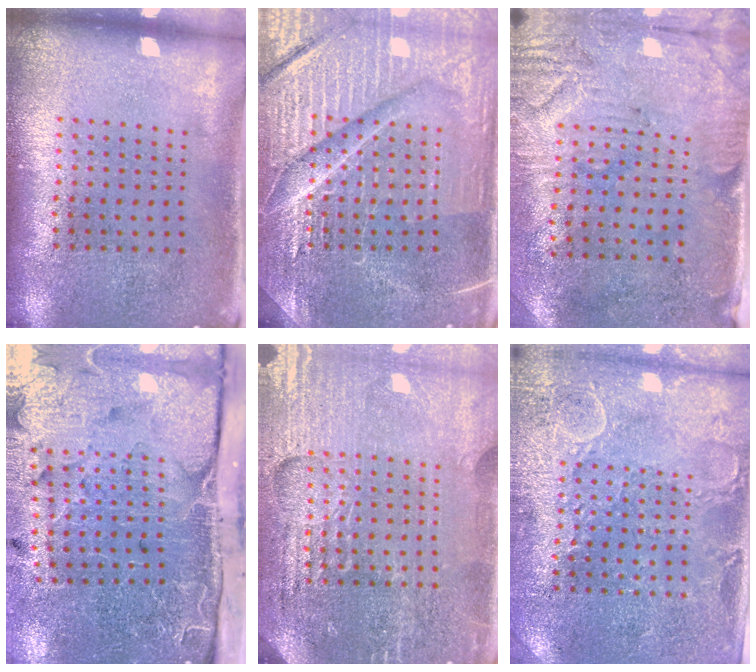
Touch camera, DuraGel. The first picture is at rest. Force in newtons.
{"total": 7.3, "press": 7.3, "slide": 0.9}
{"total": 3.0, "press": 2.5, "slide": 1.6}
{"total": 5.1, "press": 4.0, "slide": 3.1}
{"total": 4.3, "press": 4.2, "slide": 1.2}
{"total": 2.8, "press": 2.7, "slide": 0.7}